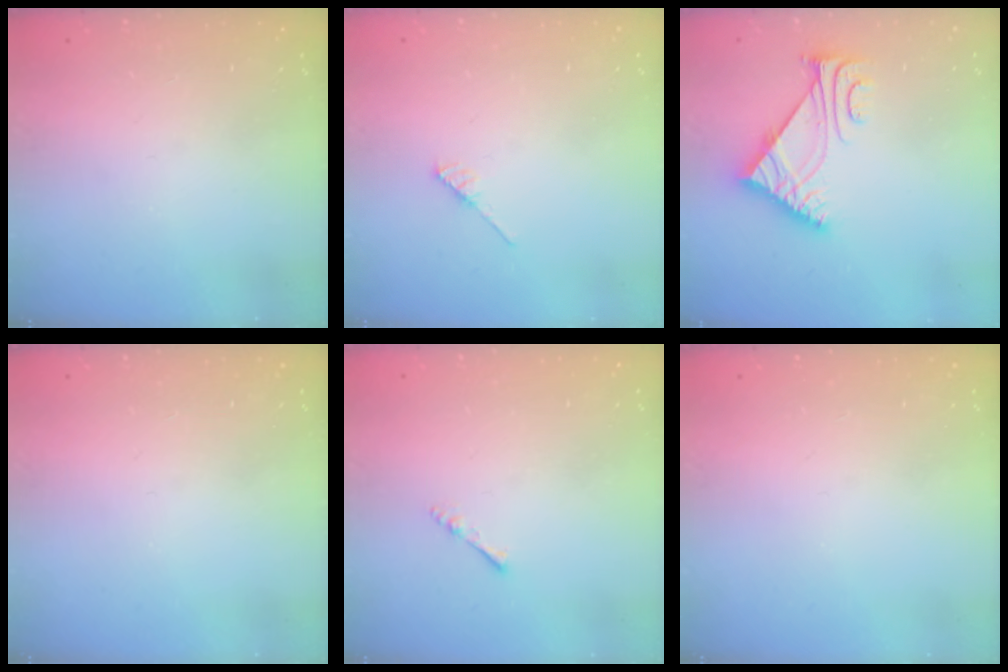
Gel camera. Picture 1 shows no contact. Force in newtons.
{"total": 3.7, "press": 3.7, "slide": 0.3}
{"total": 6.7, "press": 6.7, "slide": 0.8}
{"total": 0.0}
{"total": 2.4, "press": 2.3, "slide": 0.5}
{"total": 0.0}